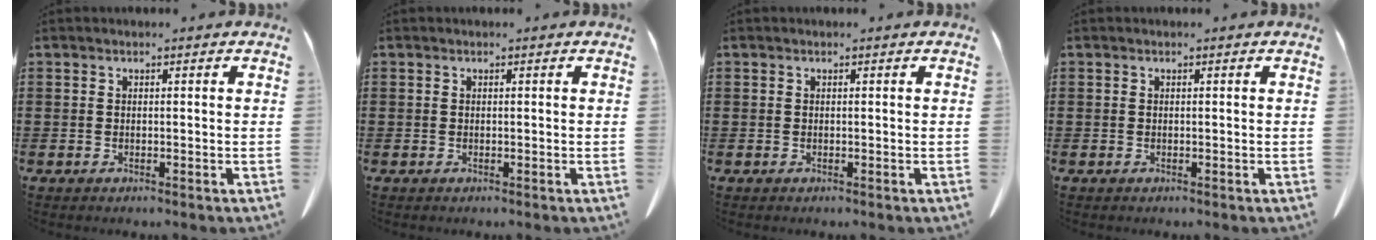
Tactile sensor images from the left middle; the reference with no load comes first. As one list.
[{"total": 0.0}, {"total": 0.0}, {"total": 0.0}]